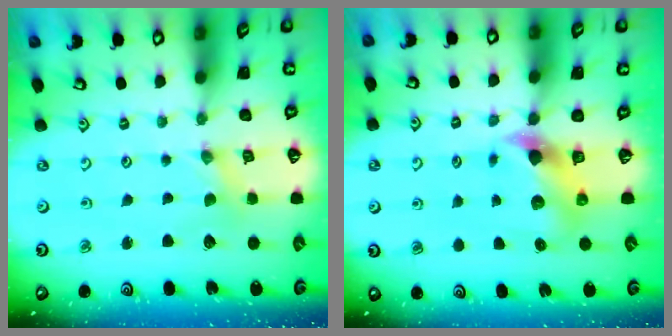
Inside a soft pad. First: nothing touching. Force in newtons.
{"total": 7.4, "press": 7.3, "slide": 1.2}